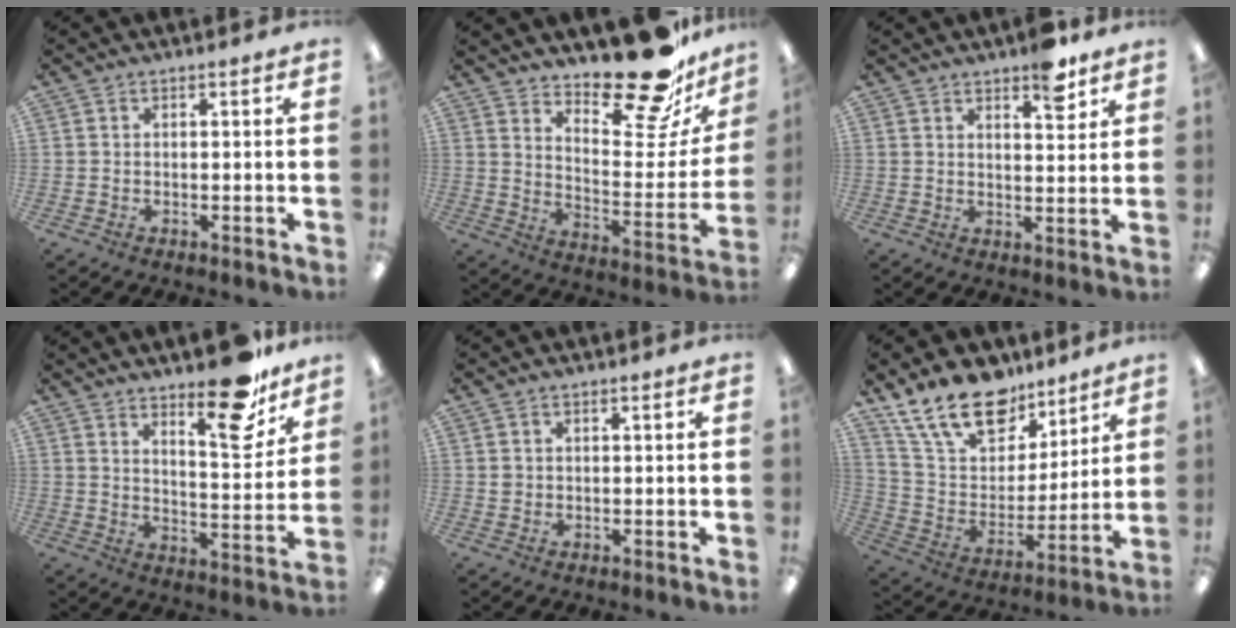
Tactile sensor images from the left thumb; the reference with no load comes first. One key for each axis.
{"total": 20.0, "fx": 16.9, "fy": 5.9, "fz": 8.8, "tx": -0.104, "ty": -0.140, "tz": 0.284}
{"total": 6.9, "fx": 5.0, "fy": 2.6, "fz": 4.0, "tx": -0.035, "ty": -0.030, "tz": 0.080}
{"total": 16.4, "fx": 12.3, "fy": 5.0, "fz": 9.7, "tx": -0.125, "ty": -0.085, "tz": 0.199}
{"total": 1.1, "fx": 0.5, "fy": 1.0, "fz": 0.3, "tx": -0.007, "ty": 0.003, "tz": 0.008}
{"total": 19.3, "fx": 13.7, "fy": 10.3, "fz": 9.0, "tx": -0.174, "ty": -0.073, "tz": 0.252}